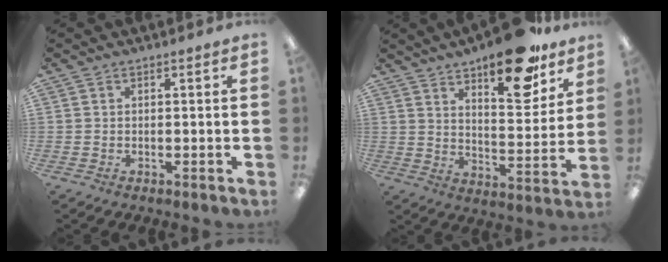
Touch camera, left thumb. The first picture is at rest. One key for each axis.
{"total": 19.4, "fx": 13.8, "fy": 7.3, "fz": 11.5, "tx": -0.153, "ty": -0.084, "tz": 0.224}